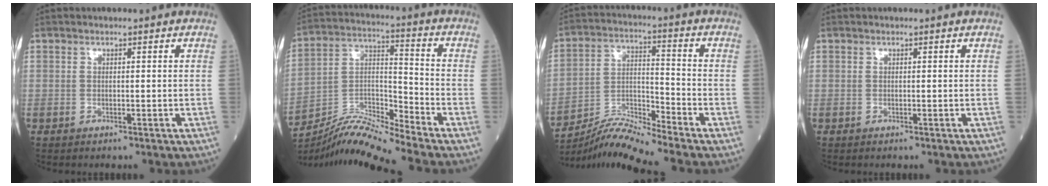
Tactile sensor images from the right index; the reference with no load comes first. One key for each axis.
{"total": 10.8, "fx": -10.1, "fy": -1.6, "fz": 3.4, "tx": -0.066, "ty": 0.014, "tz": -0.188}
{"total": 8.7, "fx": -8.2, "fy": -1.8, "fz": 2.1, "tx": -0.048, "ty": 0.010, "tz": -0.152}
{"total": 0.0}